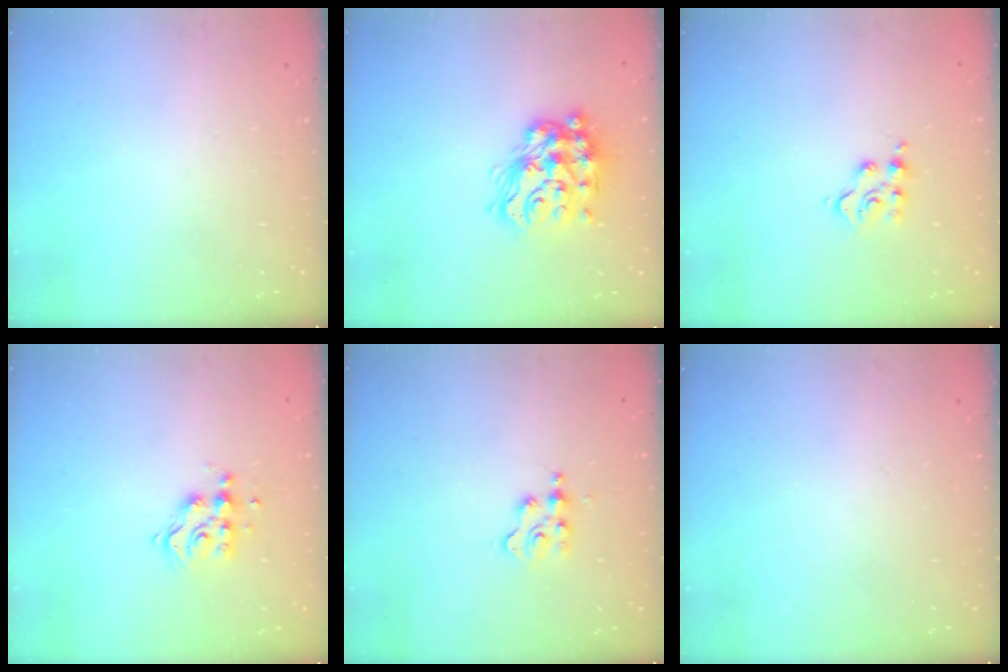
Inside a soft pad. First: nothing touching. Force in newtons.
{"total": 17.0, "press": 16.9, "slide": 1.2}
{"total": 4.9, "press": 4.8, "slide": 0.5}
{"total": 8.0, "press": 8.0, "slide": 0.5}
{"total": 2.1, "press": 2.1, "slide": 0.3}
{"total": 0.0}